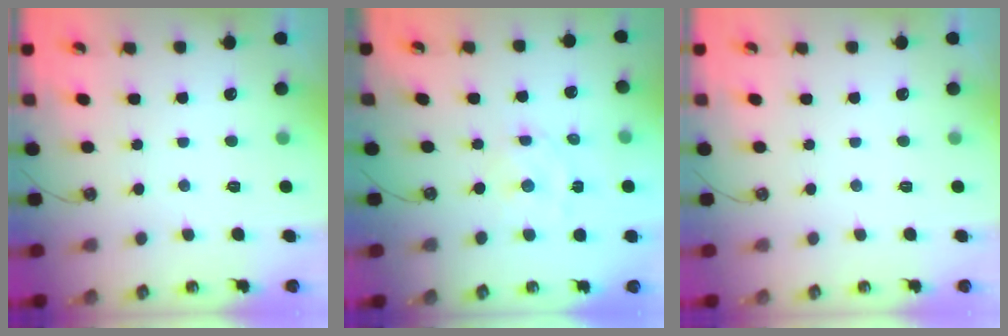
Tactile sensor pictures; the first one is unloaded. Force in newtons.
{"total": 2.6, "press": 2.6, "slide": 0.6}
{"total": 0.0}